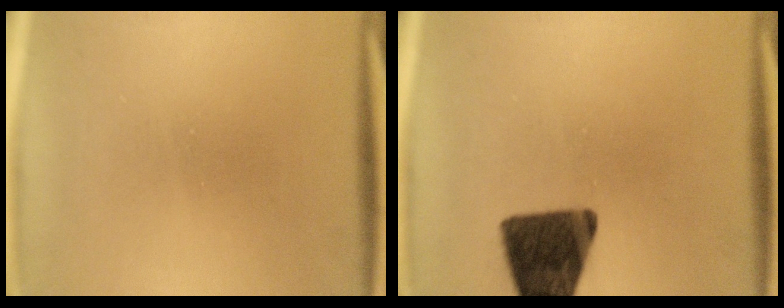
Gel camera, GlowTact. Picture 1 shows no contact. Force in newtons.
{"total": 13.5}